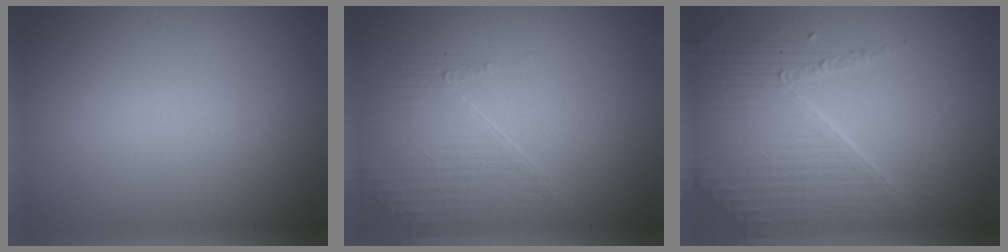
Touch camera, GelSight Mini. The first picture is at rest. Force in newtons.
{"total": 1.8, "press": 1.2, "slide": 1.3}
{"total": 3.9, "press": 3.7, "slide": 1.3}